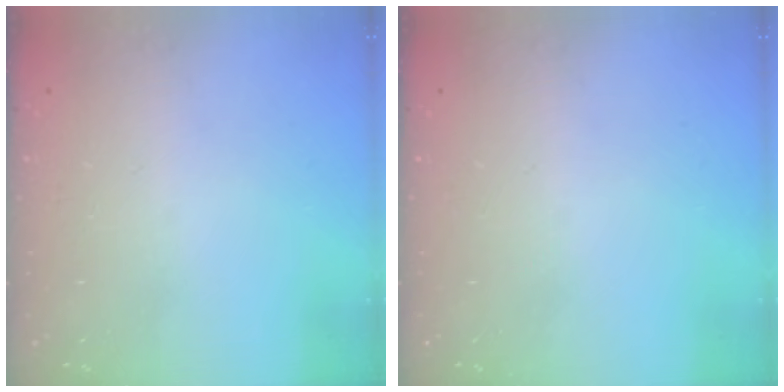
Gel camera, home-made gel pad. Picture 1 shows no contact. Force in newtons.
{"total": 0.0}